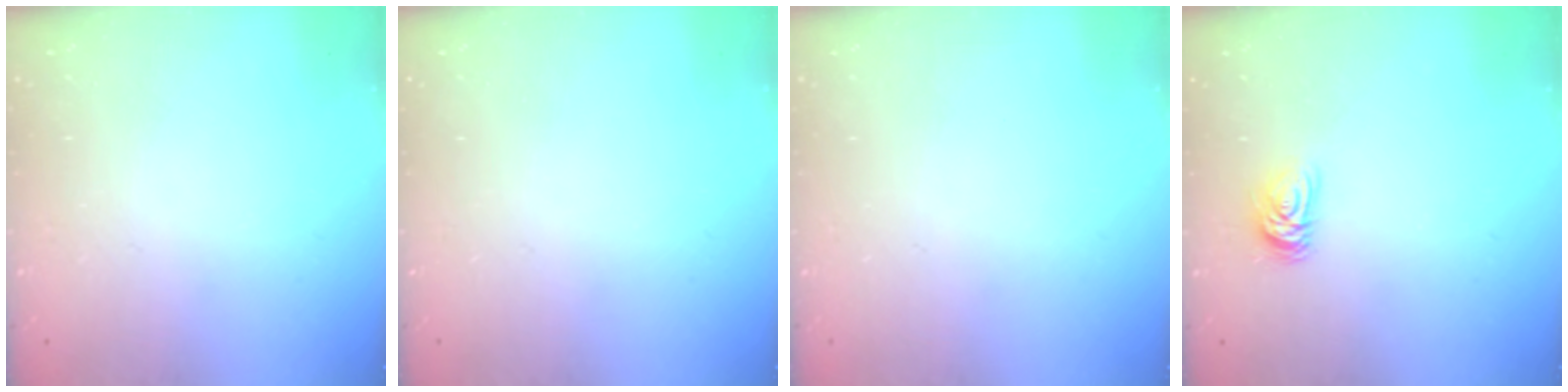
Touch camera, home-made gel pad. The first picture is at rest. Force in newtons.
{"total": 0.0}
{"total": 0.0}
{"total": 5.2, "press": 5.2, "slide": 0.7}